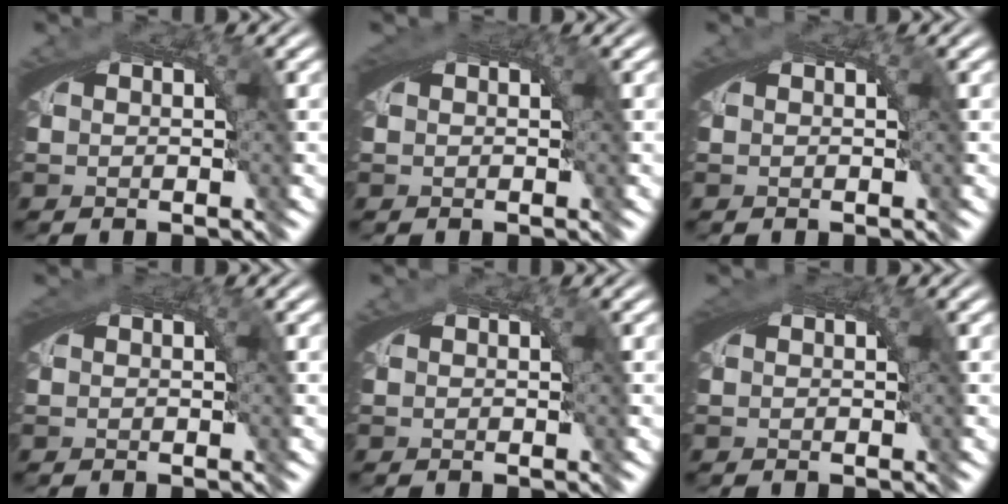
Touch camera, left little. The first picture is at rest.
{"total": 1.0, "force": [0.4, 0.2, 0.8], "torque": [-0.013, 0.003, 0.008]}
{"total": 0.0}
{"total": 0.7, "force": [0.3, 0.2, 0.6], "torque": [-0.010, 0.002, 0.005]}
{"total": 0.5, "force": [-0.2, -0.2, -0.4], "torque": [0.006, -0.002, -0.003]}
{"total": 1.0, "force": [0.3, 0.3, 0.9], "torque": [-0.015, 0.002, 0.006]}